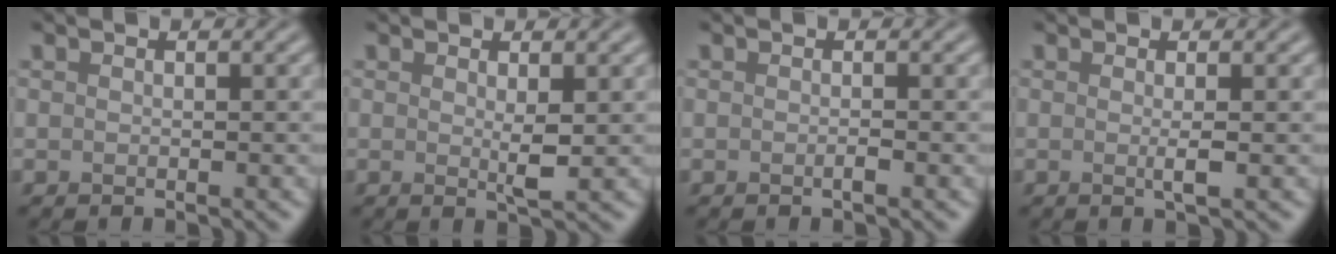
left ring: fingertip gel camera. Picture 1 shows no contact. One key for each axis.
{"total": 1.6, "fx": 0.3, "fy": 0.2, "fz": 1.5, "tx": -0.027, "ty": -0.004, "tz": 0.005}
{"total": 0.6, "fx": -0.3, "fy": 0.0, "fz": 0.5, "tx": -0.010, "ty": 0.000, "tz": -0.005}
{"total": 1.4, "fx": 0.0, "fy": 0.2, "fz": 1.4, "tx": -0.025, "ty": -0.002, "tz": -0.004}